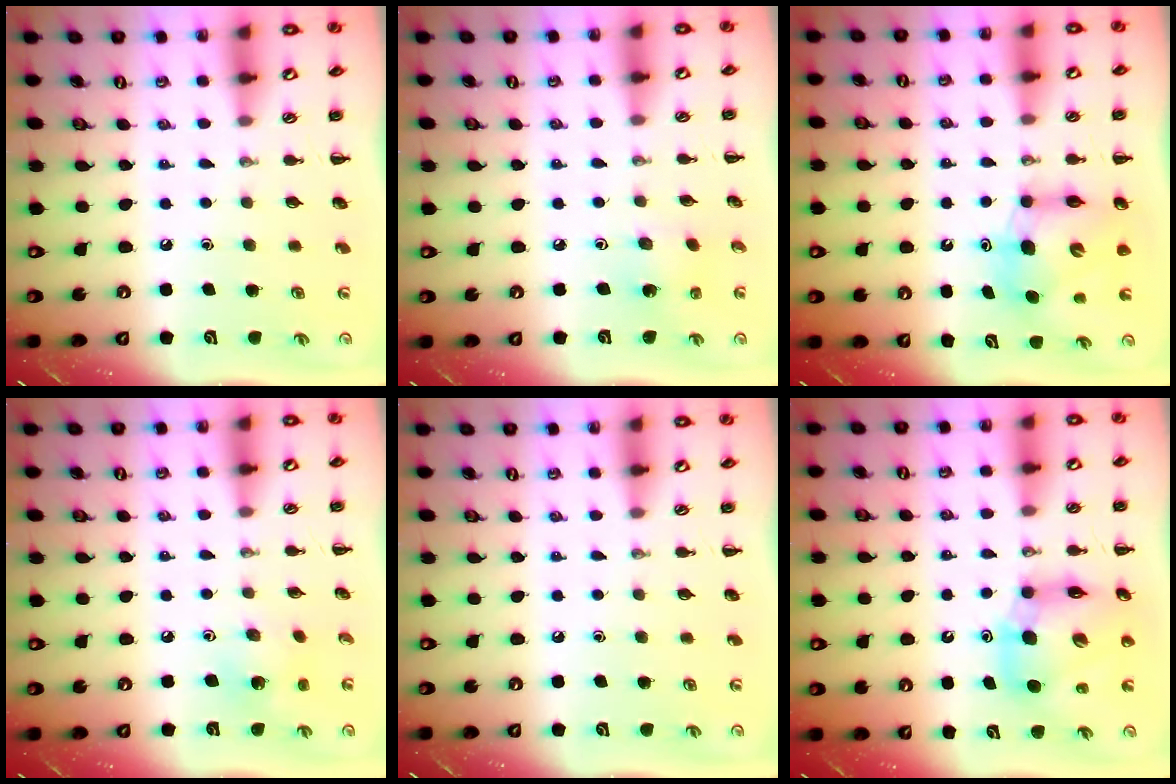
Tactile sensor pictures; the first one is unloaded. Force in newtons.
{"total": 2.1, "press": 1.9, "slide": 0.7}
{"total": 8.9, "press": 8.7, "slide": 1.9}
{"total": 3.1, "press": 3.0, "slide": 0.5}
{"total": 0.0}
{"total": 11.5, "press": 11.0, "slide": 3.1}